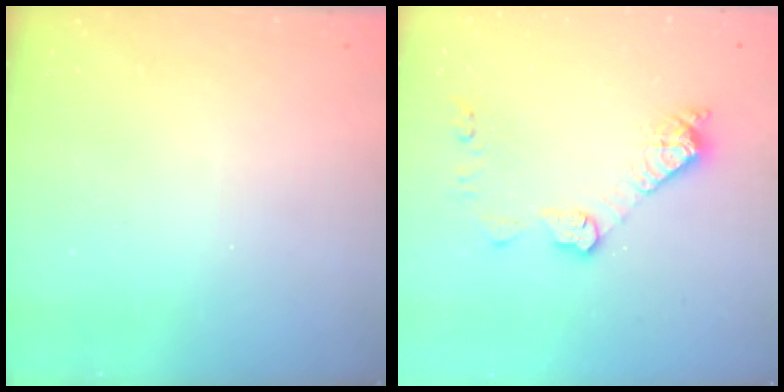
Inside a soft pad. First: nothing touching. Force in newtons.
{"total": 10.9, "press": 10.9, "slide": 0.7}